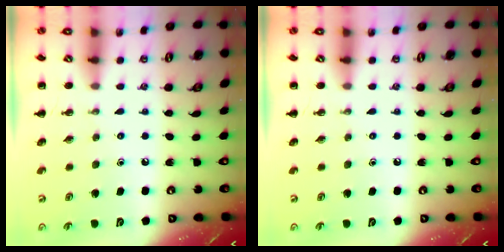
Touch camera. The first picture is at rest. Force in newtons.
{"total": 0.0}